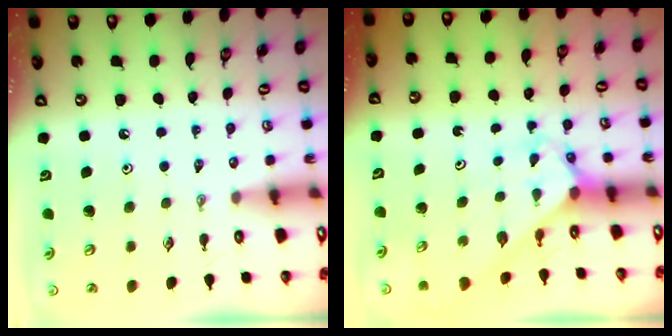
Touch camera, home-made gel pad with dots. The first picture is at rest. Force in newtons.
{"total": 2.6, "press": 2.6, "slide": 0.2}